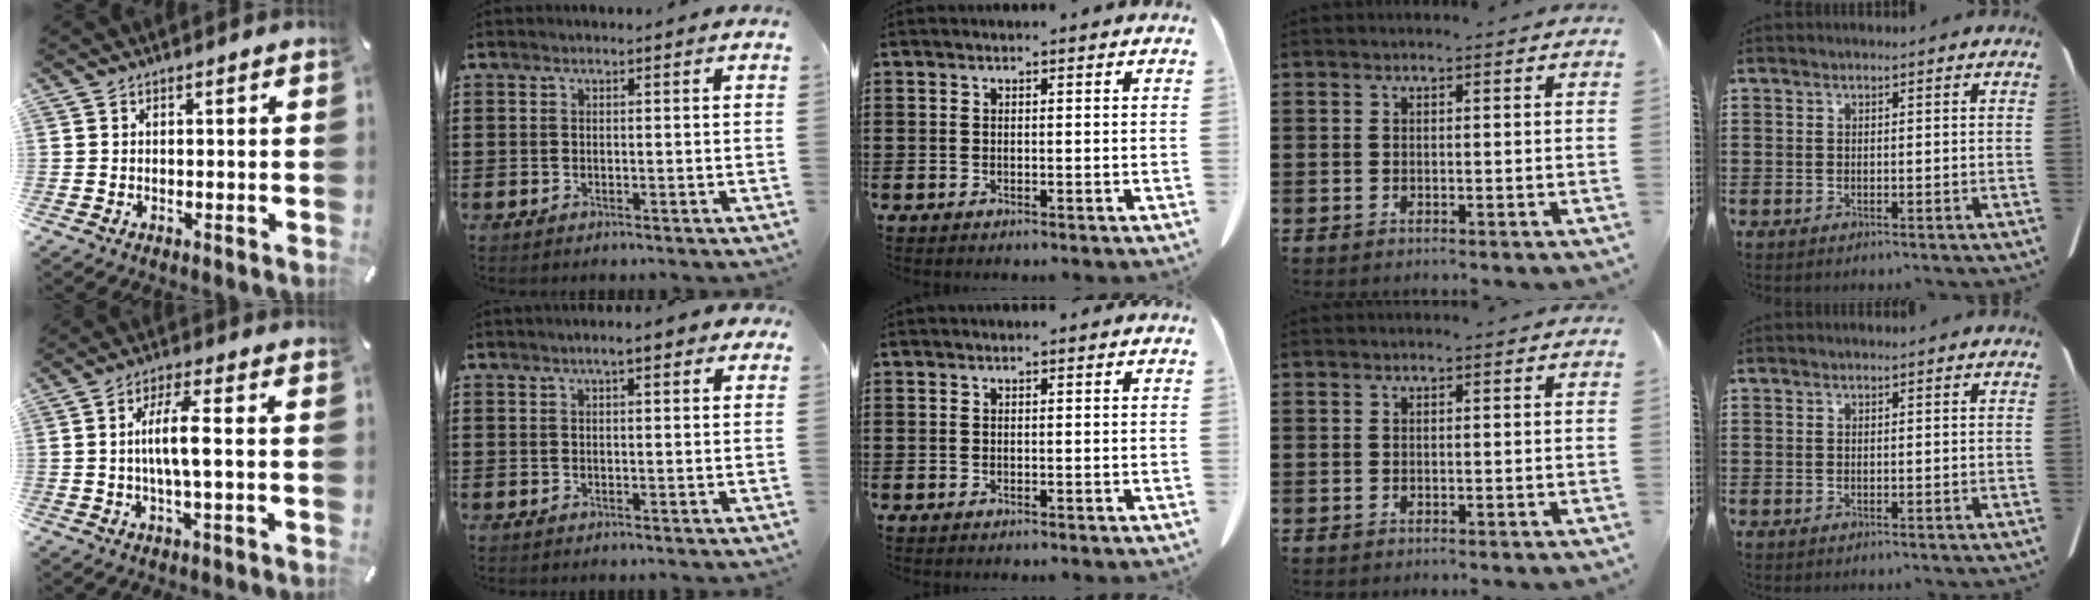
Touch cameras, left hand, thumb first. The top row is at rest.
{"thumb": {"total": 8.1, "force": [0.0, 1.4, 7.9], "torque": [-0.151, 0.003, -0.005]}, "index": {"total": 2.8, "force": [1.4, 0.6, 2.4], "torque": [-0.049, 0.004, 0.023]}}